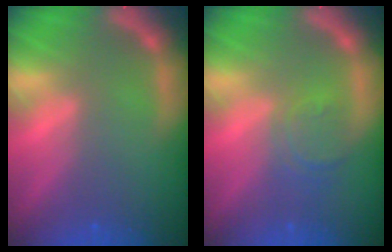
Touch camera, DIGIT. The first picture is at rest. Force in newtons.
{"total": 3.0}